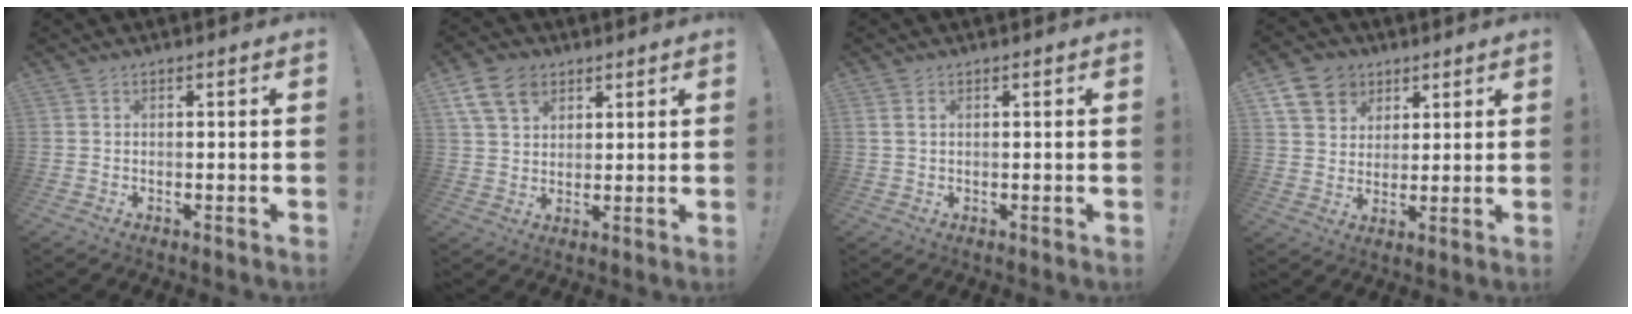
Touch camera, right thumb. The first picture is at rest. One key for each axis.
{"total": 10.4, "fx": 5.5, "fy": 7.3, "fz": 4.9, "tx": -0.080, "ty": -0.017, "tz": 0.109}
{"total": 1.6, "fx": 0.6, "fy": 0.9, "fz": 1.2, "tx": -0.023, "ty": 0.004, "tz": 0.012}
{"total": 10.9, "fx": 5.5, "fy": 8.8, "fz": 3.5, "tx": -0.046, "ty": -0.032, "tz": 0.111}